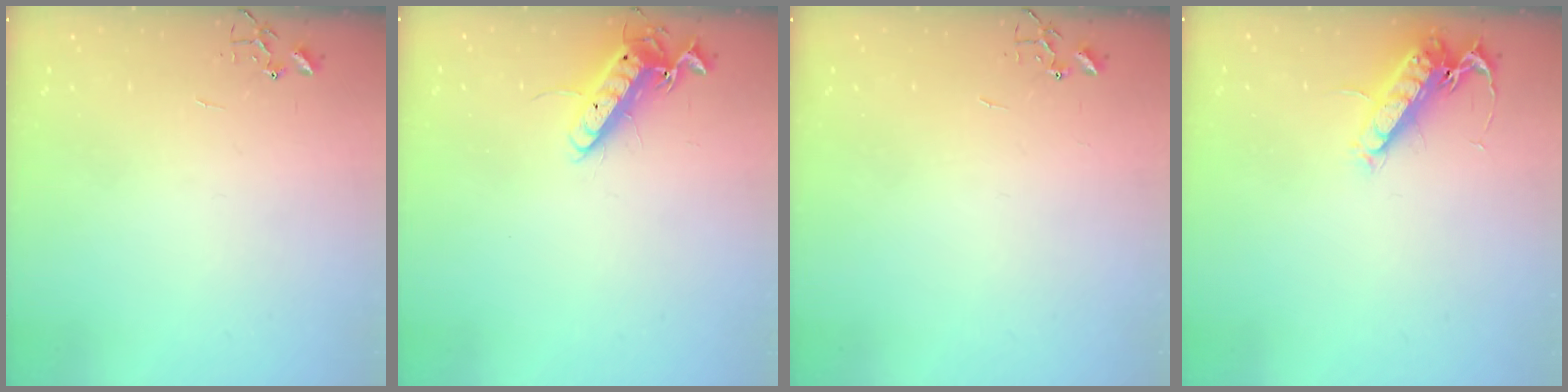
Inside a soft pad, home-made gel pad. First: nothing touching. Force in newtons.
{"total": 12.5, "press": 12.5, "slide": 1.1}
{"total": 0.0}
{"total": 13.8, "press": 13.7, "slide": 1.5}